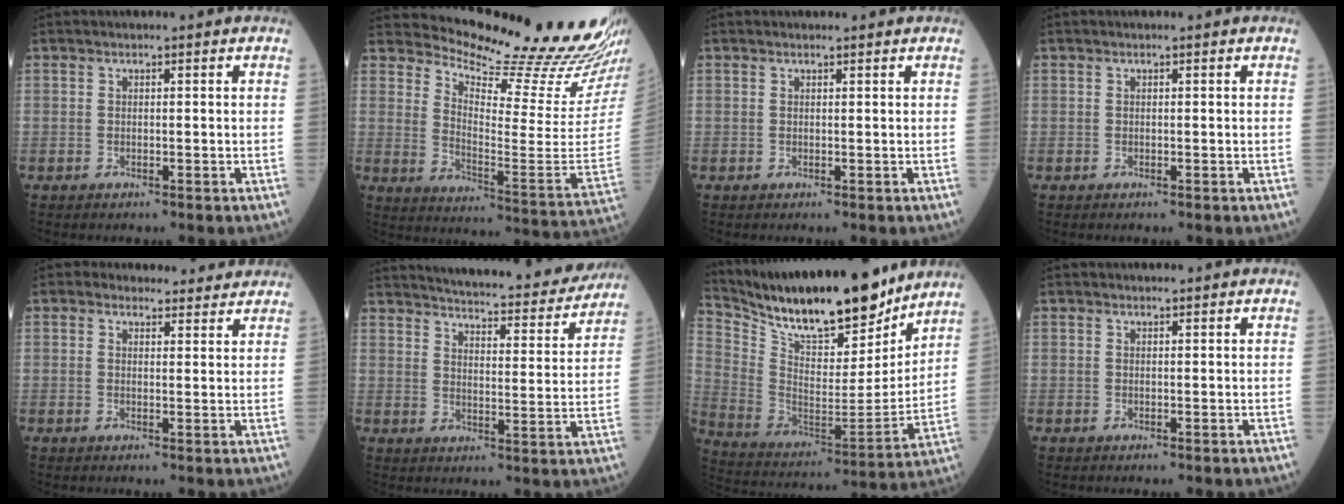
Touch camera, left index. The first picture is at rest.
{"total": 22.3, "force": [21.4, -0.3, 6.4], "torque": [-0.118, -0.134, 0.279]}
{"total": 0.6, "force": [0.6, 0.0, 0.0], "torque": [-0.006, 0.000, 0.008]}
{"total": 0.0}
{"total": 5.3, "force": [4.8, 2.1, 0.3], "torque": [0.007, 0.010, 0.050]}
{"total": 20.4, "force": [19.0, 2.7, 6.9], "torque": [-0.093, -0.036, 0.237]}
{"total": 22.8, "force": [19.8, 4.5, 10.5], "torque": [-0.196, -0.018, 0.327]}
{"total": 0.0}